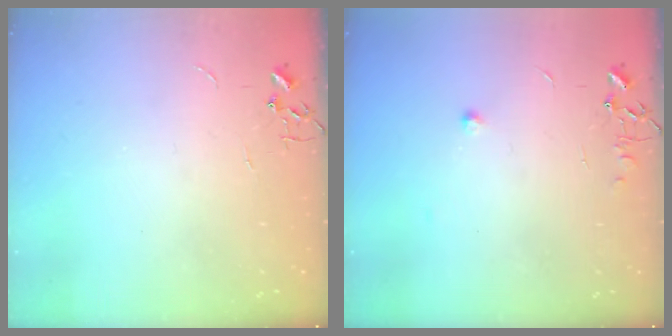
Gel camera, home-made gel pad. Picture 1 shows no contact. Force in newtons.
{"total": 5.7, "press": 5.7, "slide": 0.7}